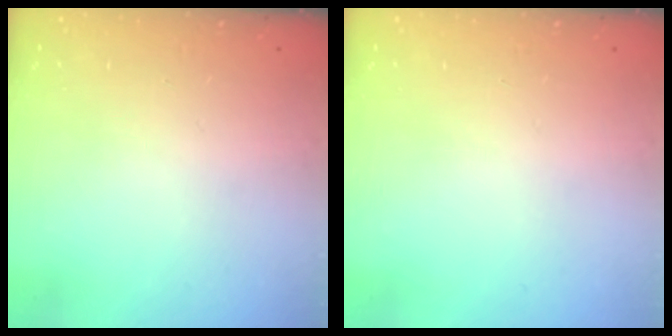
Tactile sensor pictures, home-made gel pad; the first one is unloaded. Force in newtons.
{"total": 0.0}